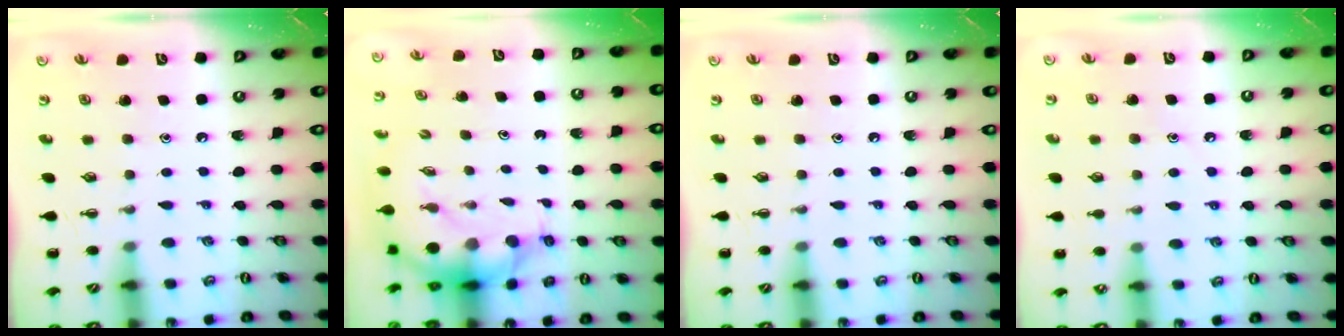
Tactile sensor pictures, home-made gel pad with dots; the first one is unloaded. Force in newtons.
{"total": 7.4, "press": 7.2, "slide": 1.7}
{"total": 0.0}
{"total": 8.2, "press": 8.0, "slide": 1.8}